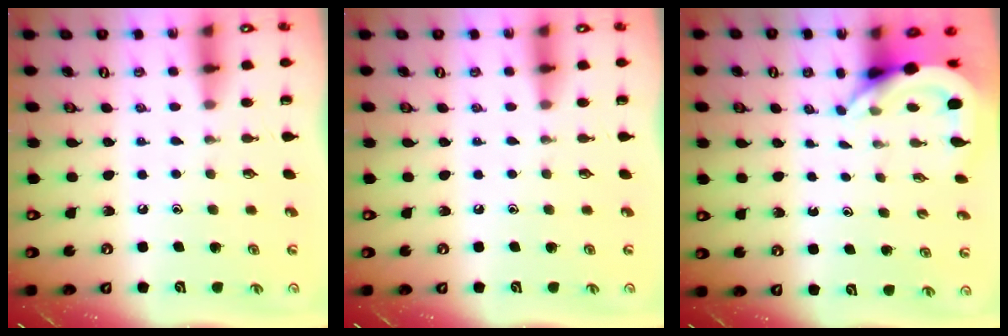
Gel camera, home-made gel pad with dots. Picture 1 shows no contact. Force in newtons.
{"total": 0.0}
{"total": 4.6, "press": 4.6, "slide": 0.3}